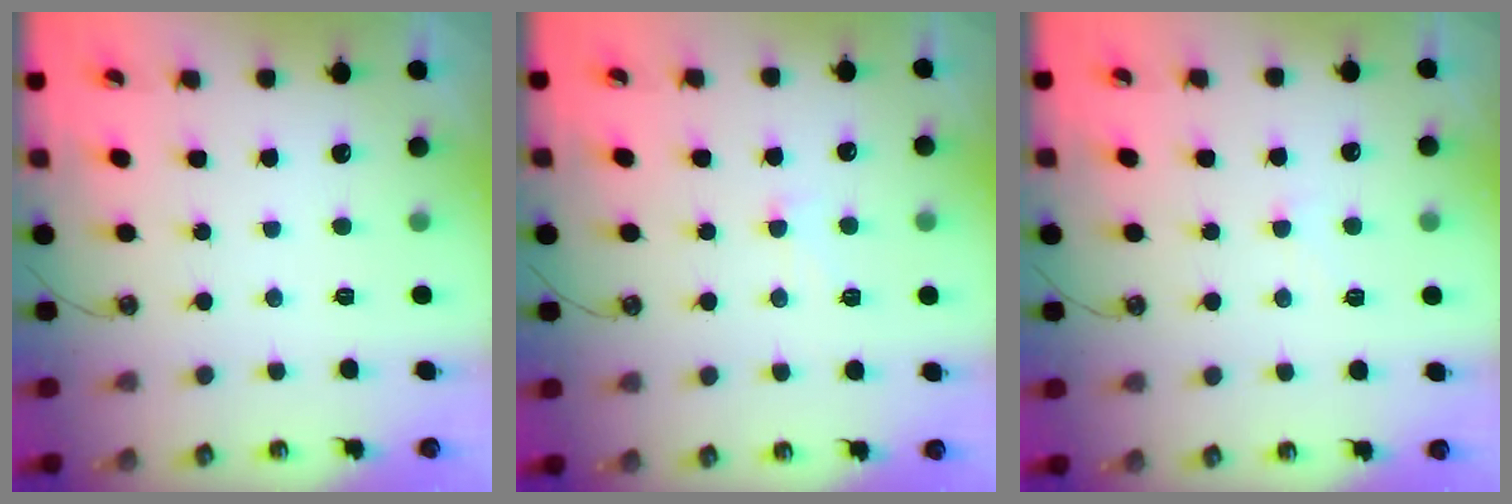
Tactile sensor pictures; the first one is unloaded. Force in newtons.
{"total": 0.6, "press": 0.4, "slide": 0.5}
{"total": 2.1, "press": 2.1, "slide": 0.6}